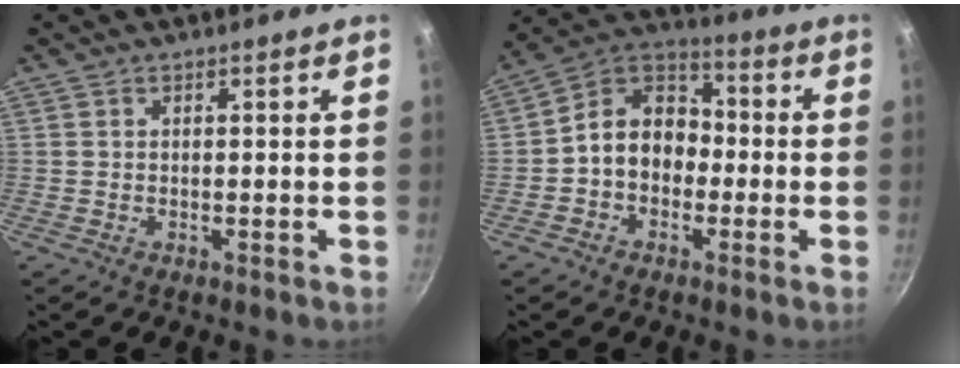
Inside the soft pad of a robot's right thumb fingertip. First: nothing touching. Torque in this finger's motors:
{"motor_torque": [-0.27, 0.36, 0.36, 0.30, 0.11]}